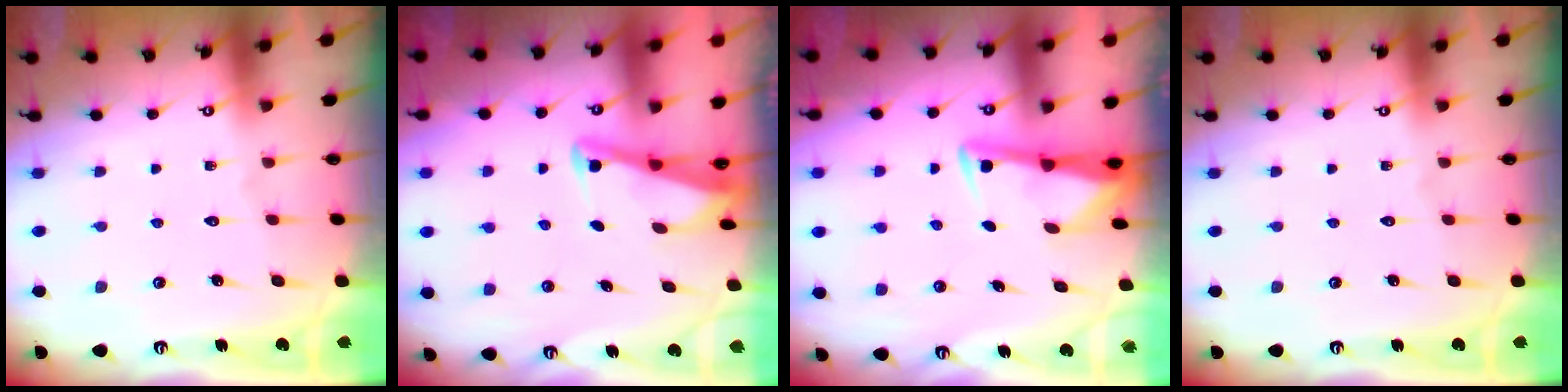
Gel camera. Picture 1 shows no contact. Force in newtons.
{"total": 2.7, "press": 2.7, "slide": 0.3}
{"total": 3.1, "press": 3.1, "slide": 0.4}
{"total": 0.0}